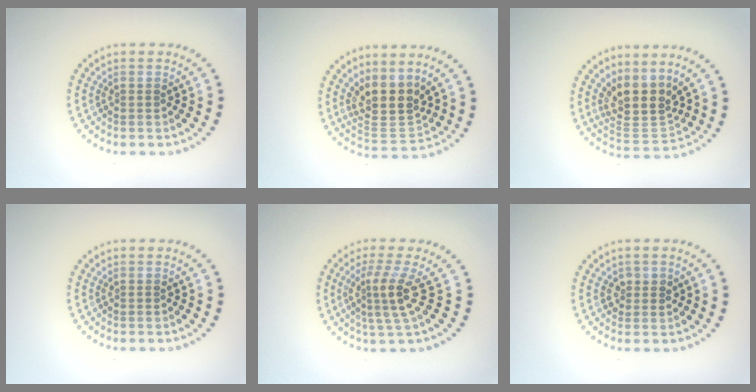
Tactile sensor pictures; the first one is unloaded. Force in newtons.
{"total": 4.2, "press": 3.5, "slide": 2.3}
{"total": 4.1, "press": 3.2, "slide": 2.6}
{"total": 0.0}
{"total": 3.3, "press": 2.4, "slide": 2.3}
{"total": 1.3, "press": 1.3, "slide": 0.3}